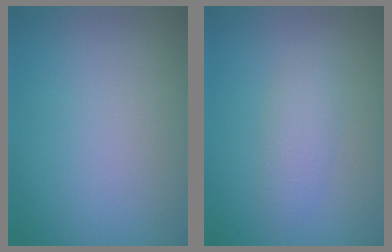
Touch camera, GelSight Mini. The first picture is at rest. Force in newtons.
{"total": 2.1, "press": 2.1, "slide": 0.1}